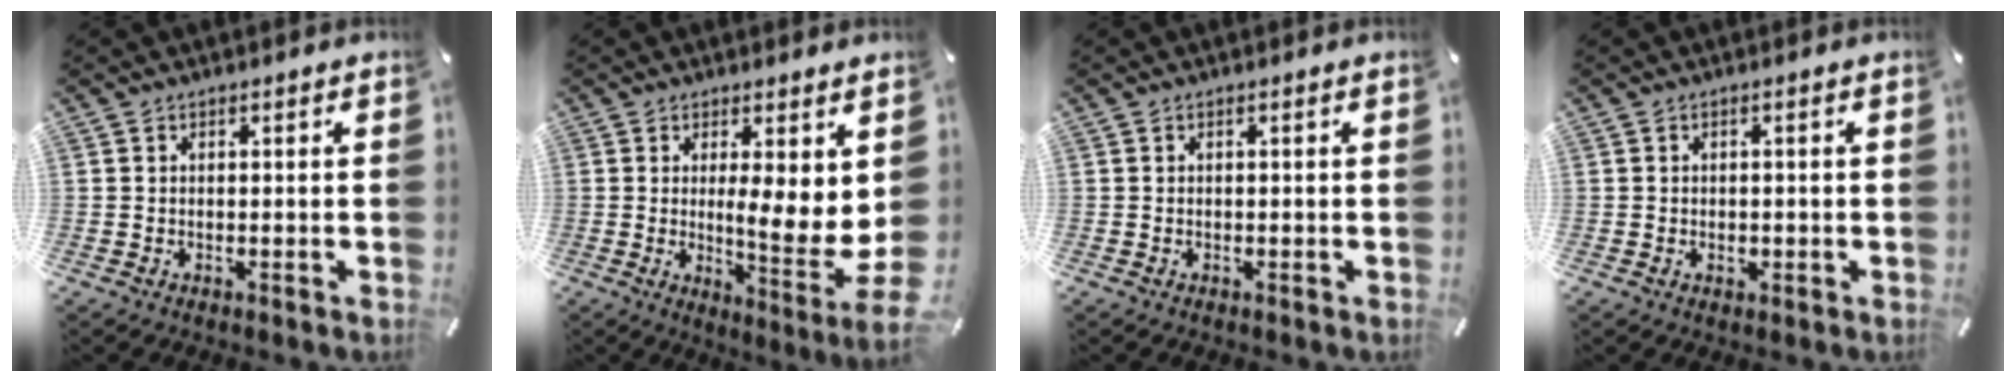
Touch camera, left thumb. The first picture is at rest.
{"total": 11.0, "force": [0.5, 1.3, 10.9], "torque": [-0.149, -0.029, 0.010]}
{"total": 0.0}
{"total": 1.3, "force": [-0.3, 0.7, 1.1], "torque": [-0.021, 0.001, -0.006]}